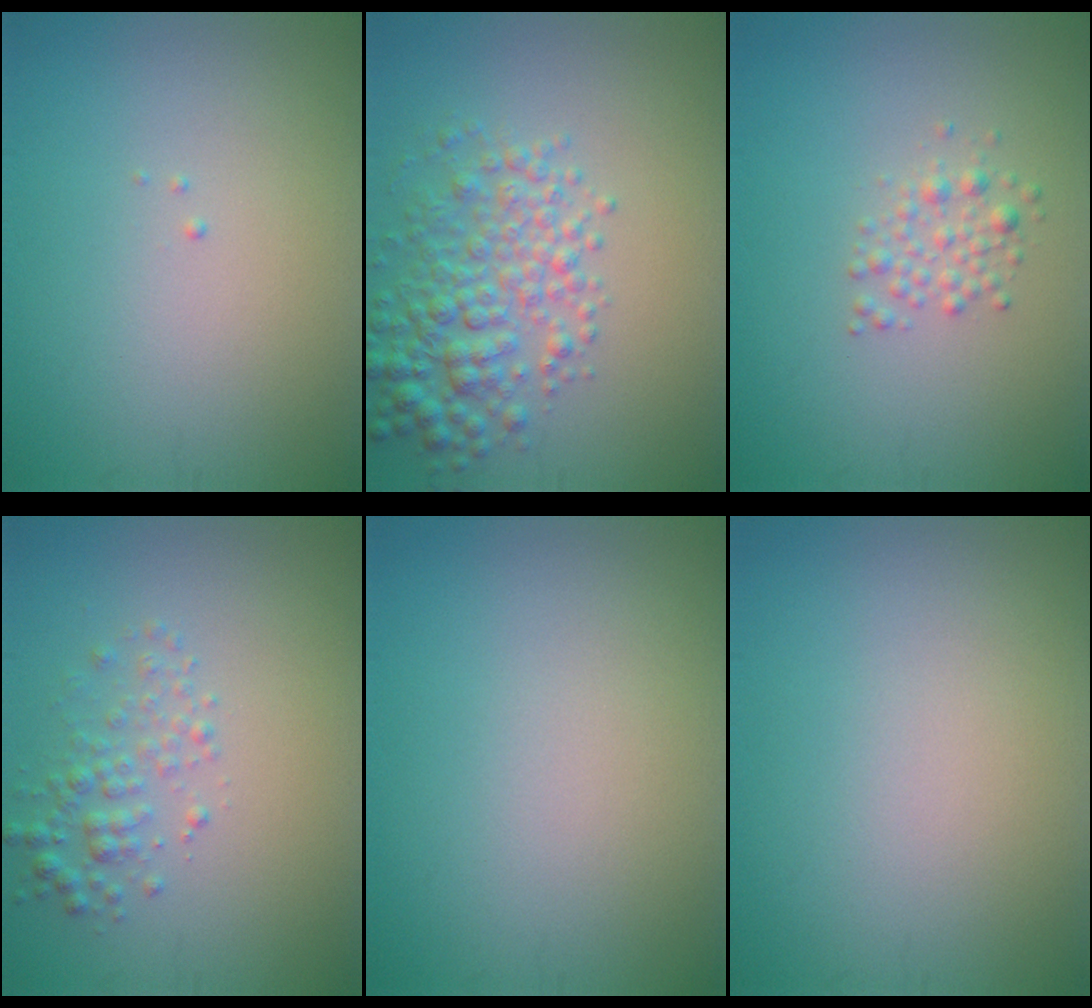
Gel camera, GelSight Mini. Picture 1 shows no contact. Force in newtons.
{"total": 5.0, "press": 5.0, "slide": 0.2}
{"total": 1.7, "press": 1.7, "slide": 0.0}
{"total": 2.3, "press": 2.3, "slide": 0.1}
{"total": 0.0}
{"total": 0.0}